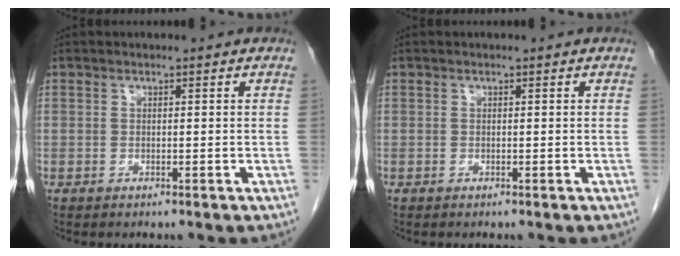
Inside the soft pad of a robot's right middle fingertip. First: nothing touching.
{"total": 0.0}